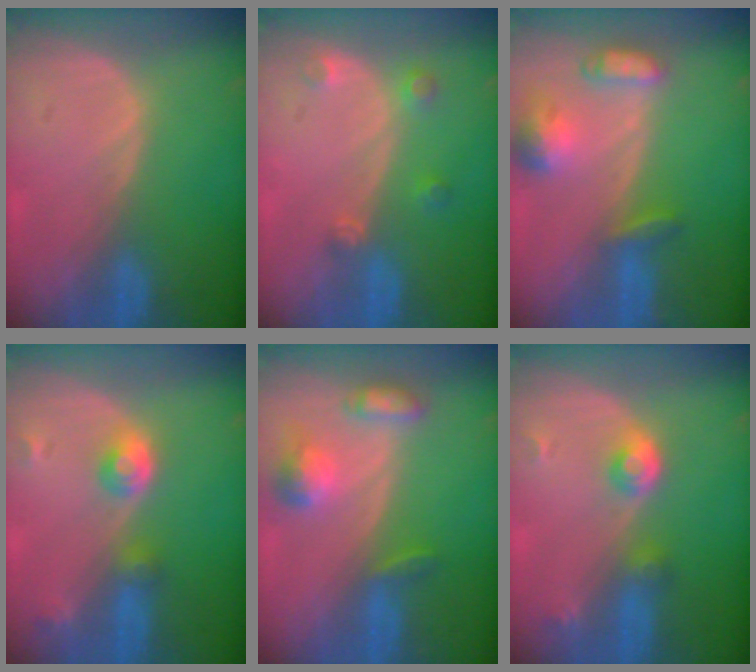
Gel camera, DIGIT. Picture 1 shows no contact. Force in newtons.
{"total": 2.7, "press": 2.6, "slide": 0.4}
{"total": 6.6, "press": 6.3, "slide": 2.2}
{"total": 4.5, "press": 4.1, "slide": 1.8}
{"total": 5.7, "press": 5.4, "slide": 2.0}
{"total": 4.0, "press": 3.9, "slide": 0.9}